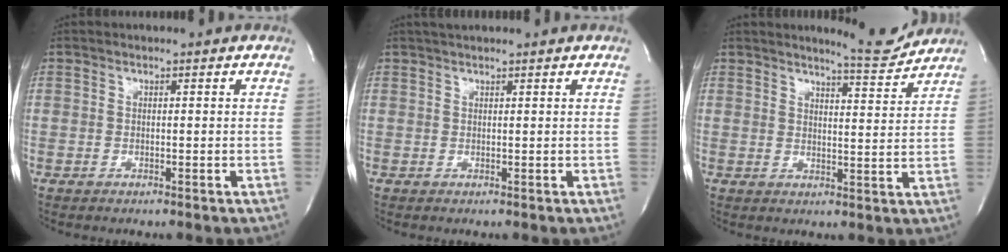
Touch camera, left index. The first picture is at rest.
{"total": 2.2, "force": [2.0, -0.1, 0.9], "torque": [-0.010, 0.019, 0.036]}
{"total": 5.6, "force": [5.6, -0.2, 0.8], "torque": [-0.021, -0.027, 0.073]}